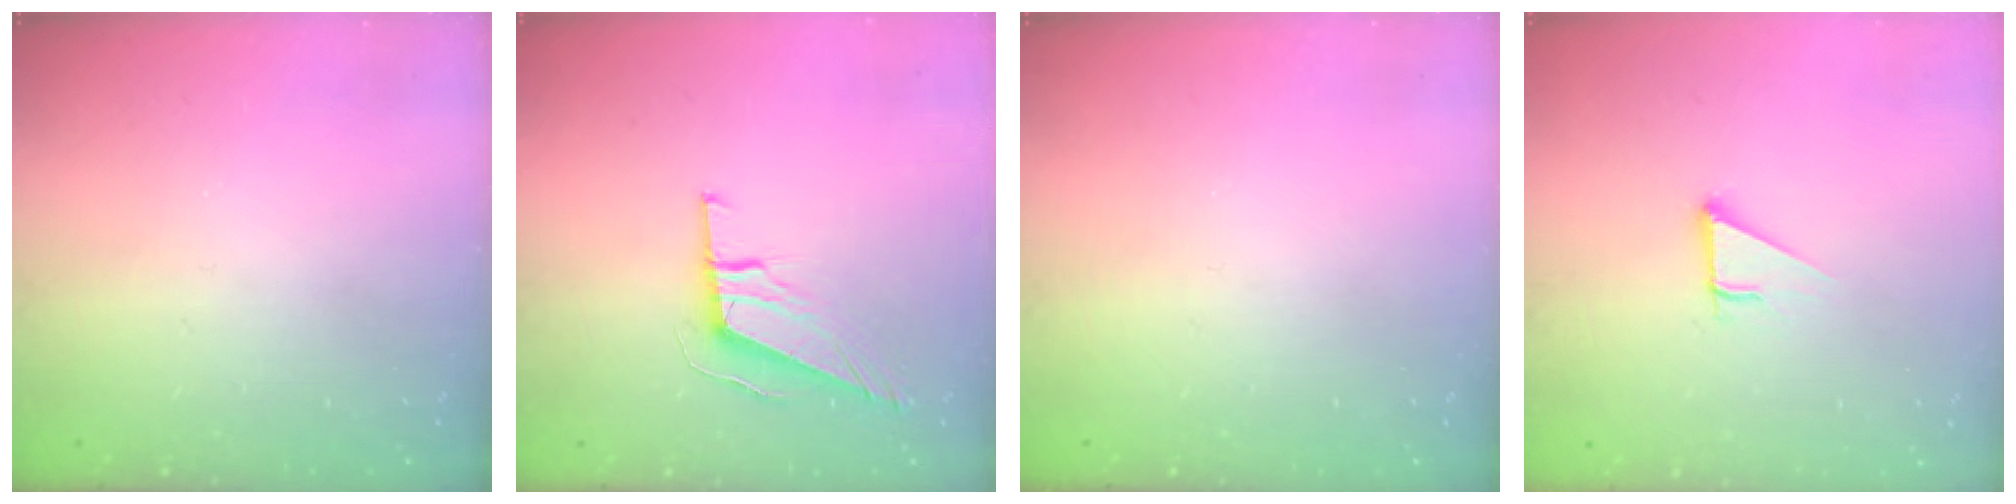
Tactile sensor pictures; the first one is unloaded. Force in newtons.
{"total": 9.7, "press": 9.5, "slide": 2.0}
{"total": 0.0}
{"total": 3.0, "press": 3.0, "slide": 0.1}